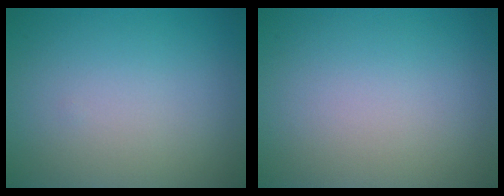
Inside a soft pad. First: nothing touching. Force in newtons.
{"total": 0.0}